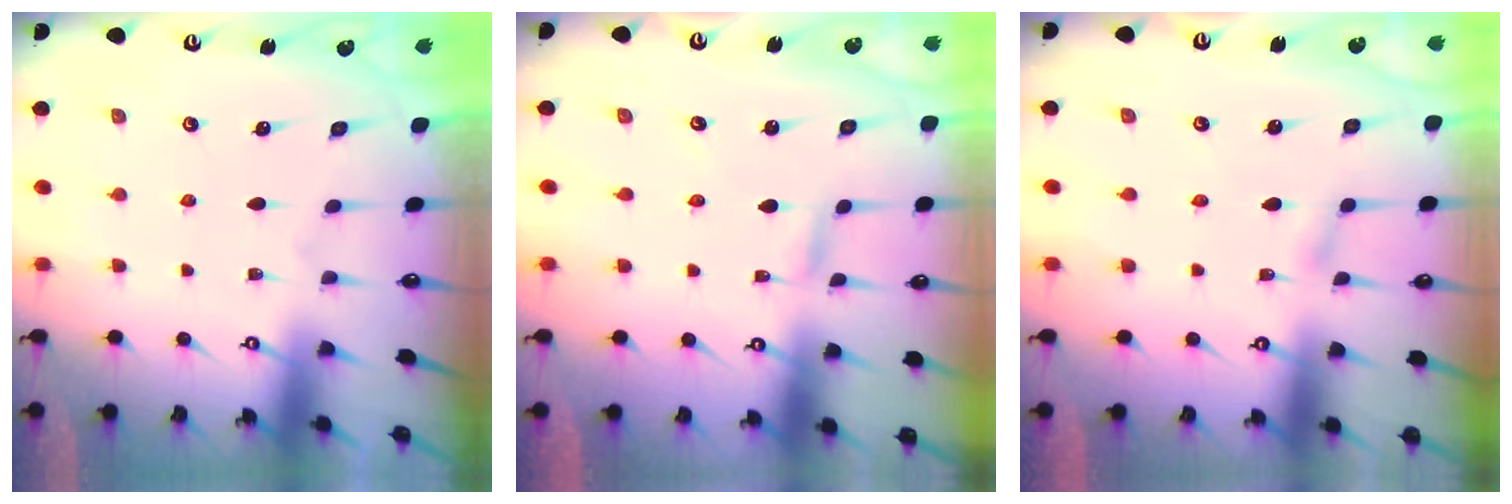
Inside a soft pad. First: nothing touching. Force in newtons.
{"total": 2.5, "press": 2.5, "slide": 0.2}
{"total": 2.9, "press": 2.9, "slide": 0.3}